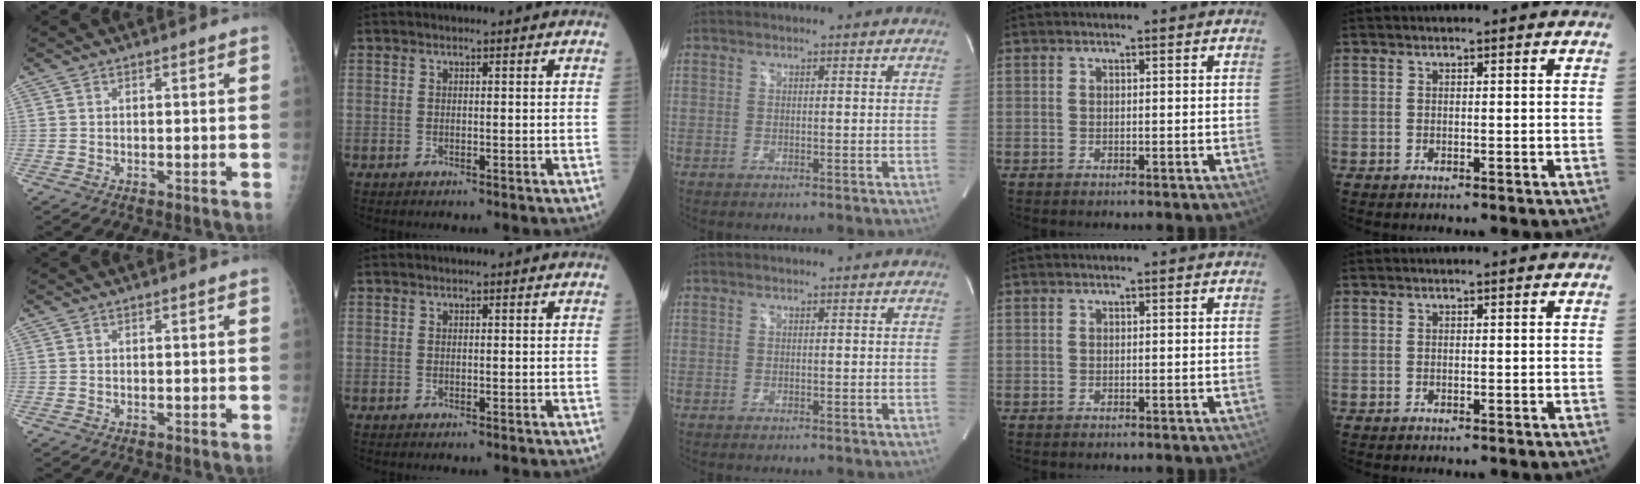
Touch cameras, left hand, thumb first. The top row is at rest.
{}